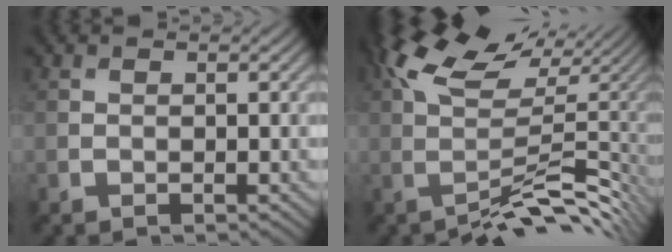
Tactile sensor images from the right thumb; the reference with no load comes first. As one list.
[{"total": 9.5, "force": [-0.2, 3.0, 9.1], "torque": [-0.152, 0.016, 0.003]}]